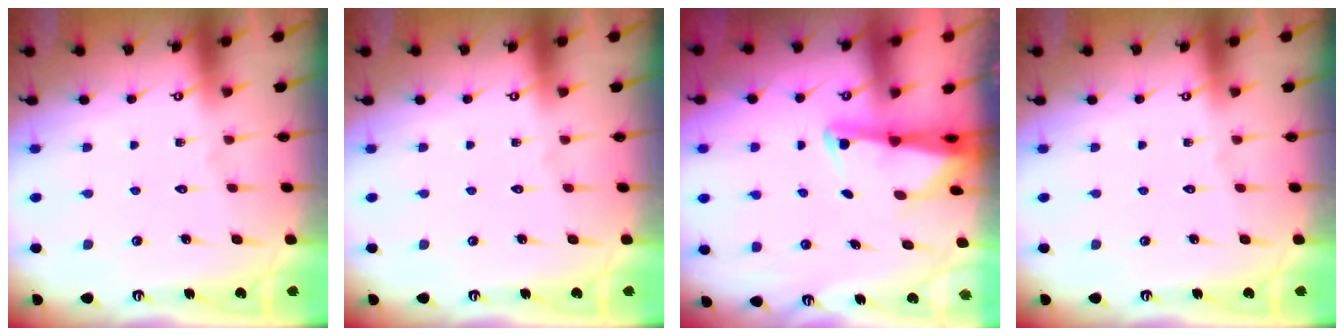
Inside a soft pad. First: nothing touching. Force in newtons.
{"total": 0.0}
{"total": 2.6, "press": 2.6, "slide": 0.5}
{"total": 0.0}